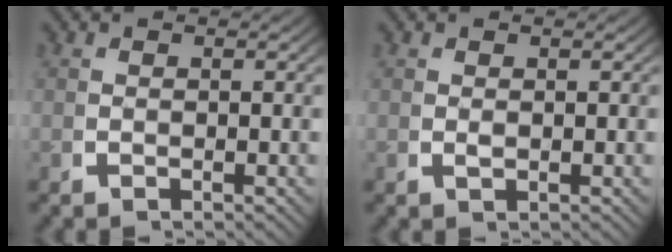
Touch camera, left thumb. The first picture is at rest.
{"total": 0.6, "force": [0.3, 0.3, 0.4], "torque": [-0.013, -0.005, 0.011]}